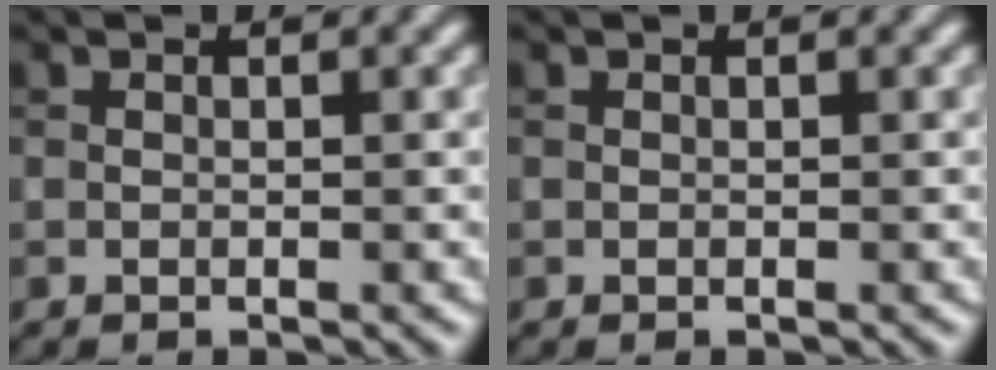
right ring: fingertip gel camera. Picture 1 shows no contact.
{"total": 0.0}